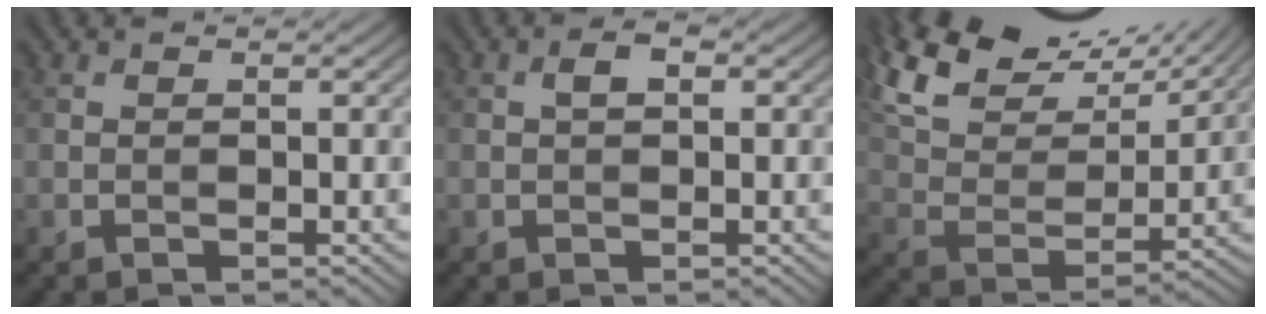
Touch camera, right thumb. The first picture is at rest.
{"total": 1.9, "force": [0.4, 1.0, 1.6], "torque": [-0.026, 0.005, 0.003]}
{"total": 15.9, "force": [12.1, 6.0, 8.5], "torque": [-0.208, 0.030, 0.183]}